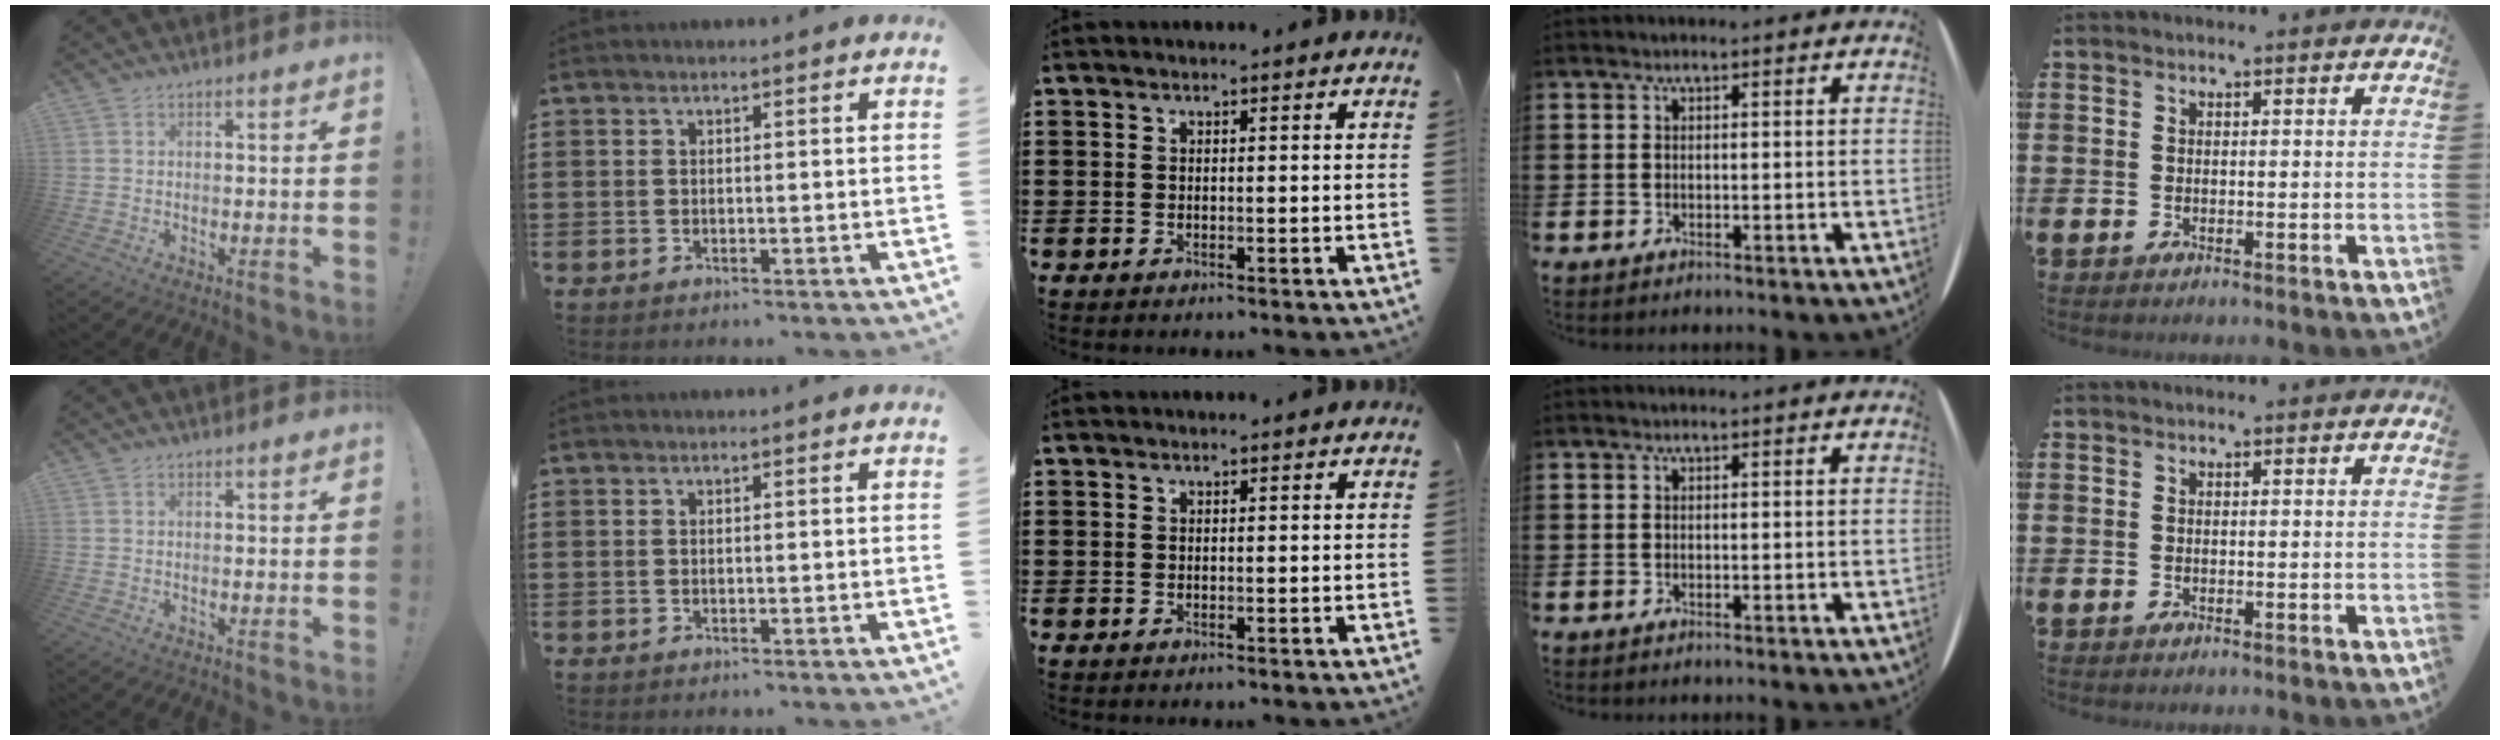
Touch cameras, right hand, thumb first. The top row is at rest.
{}